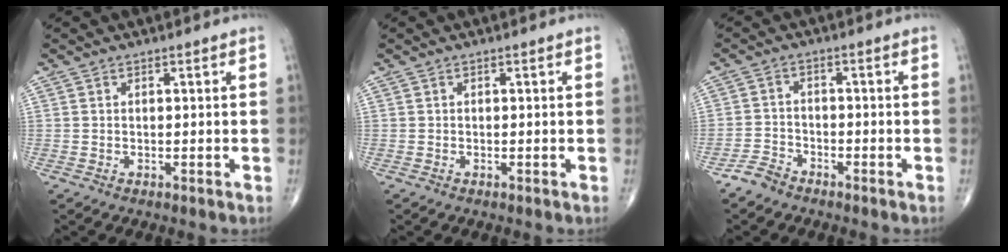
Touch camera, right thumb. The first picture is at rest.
{"total": 0.0}
{"total": 3.3, "force": [-2.9, 1.6, 0.6], "torque": [-0.012, 0.010, -0.060]}